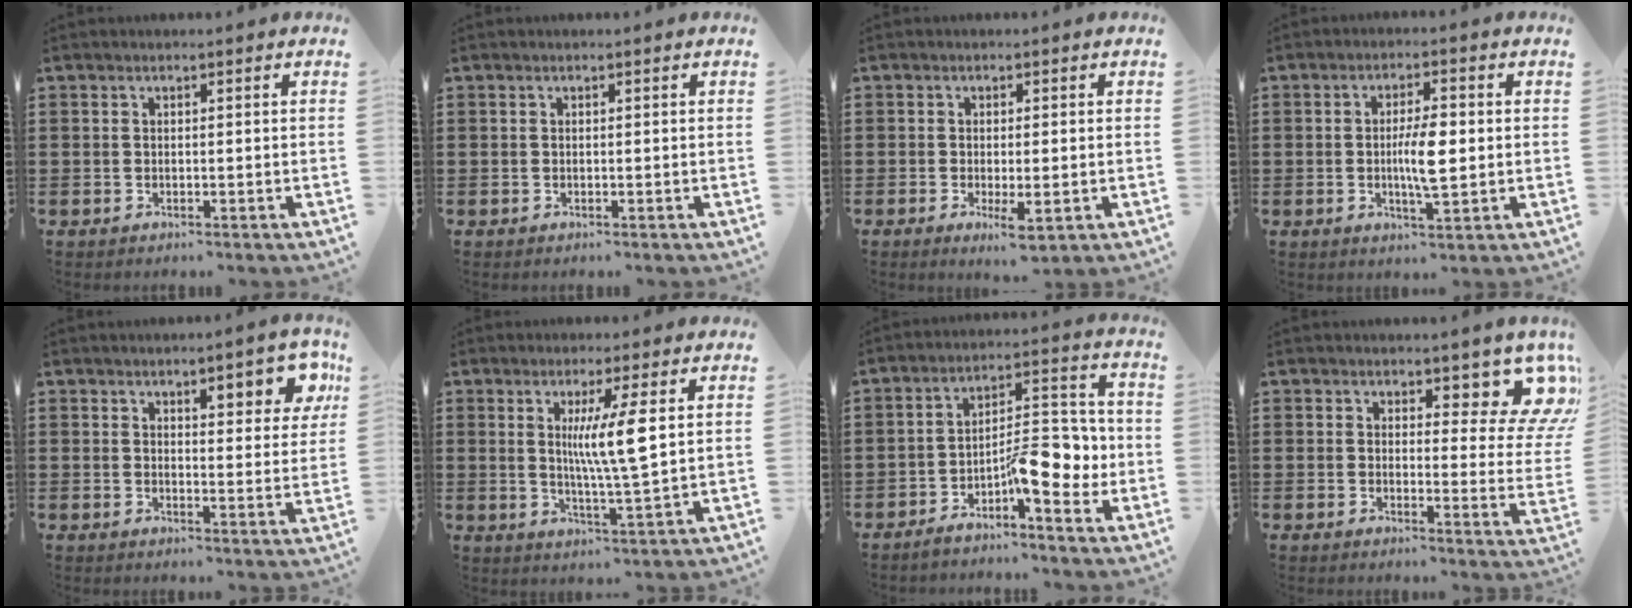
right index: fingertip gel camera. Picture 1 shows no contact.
{"total": 0.0}
{"total": 3.1, "force": [-0.9, 0.7, 2.9], "torque": [-0.056, -0.007, -0.016]}
{"total": 6.3, "force": [-0.2, 1.5, 6.1], "torque": [-0.116, -0.002, -0.008]}
{"total": 6.4, "force": [4.0, 2.0, 4.6], "torque": [-0.067, -0.006, 0.063]}
{"total": 7.6, "force": [2.0, 0.1, 7.3], "torque": [-0.143, -0.006, 0.028]}
{"total": 9.7, "force": [-3.6, 3.4, 8.4], "torque": [-0.120, -0.006, -0.065]}
{"total": 9.4, "force": [6.8, 3.5, 5.5], "torque": [-0.073, -0.042, 0.117]}